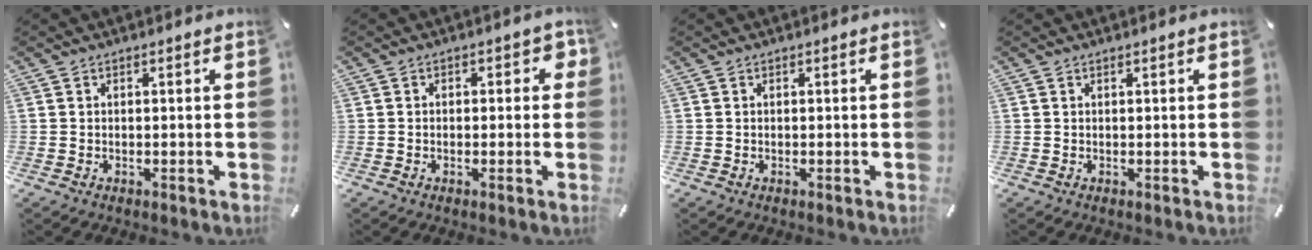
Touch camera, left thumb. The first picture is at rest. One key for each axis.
{"total": 2.3, "fx": -0.3, "fy": 1.6, "fz": 1.7, "tx": -0.016, "ty": 0.003, "tz": -0.011}
{"total": 0.0}
{"total": 0.0}